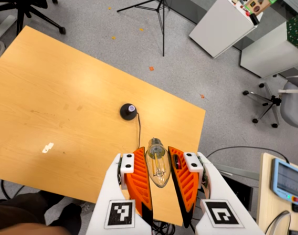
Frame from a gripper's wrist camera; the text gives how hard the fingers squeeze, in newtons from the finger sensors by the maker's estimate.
{"total": 11.1, "left": 11.6, "right": 10.6}